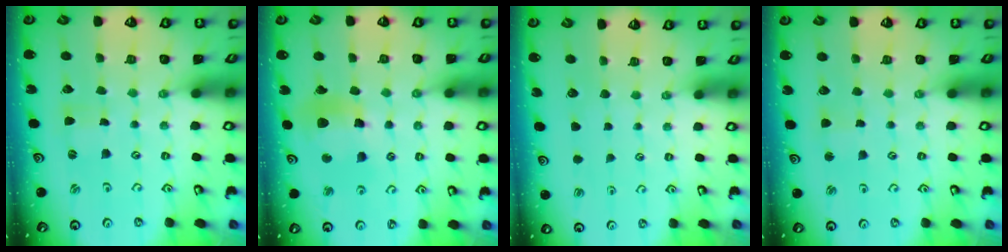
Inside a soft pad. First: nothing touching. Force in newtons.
{"total": 11.7, "press": 11.5, "slide": 1.8}
{"total": 0.0}
{"total": 2.0, "press": 2.0, "slide": 0.3}